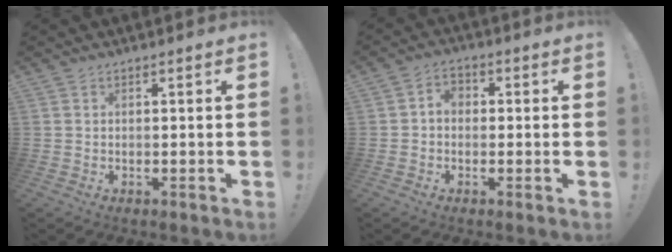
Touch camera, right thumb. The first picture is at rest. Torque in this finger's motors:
{"motor_torque": [0.45, 0.66, 0.14, -0.34, 0.00]}